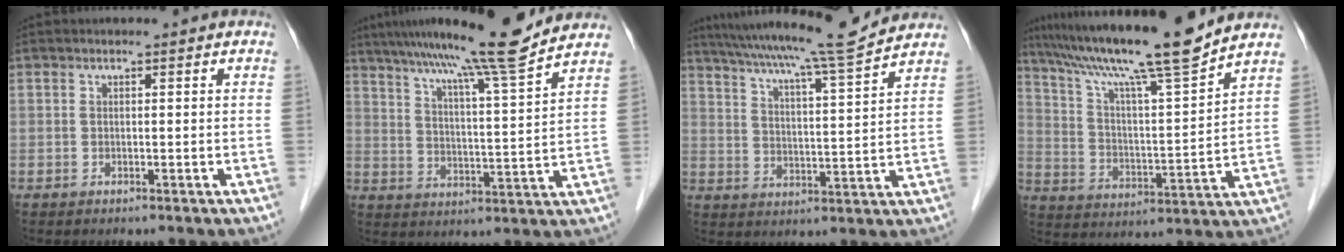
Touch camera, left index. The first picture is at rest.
{"total": 14.0, "force": [11.7, -1.5, 7.6], "torque": [-0.126, -0.003, 0.172]}
{"total": 15.0, "force": [13.3, -1.1, 6.9], "torque": [-0.123, -0.012, 0.198]}
{"total": 16.6, "force": [13.8, -1.2, 9.2], "torque": [-0.159, -0.007, 0.227]}